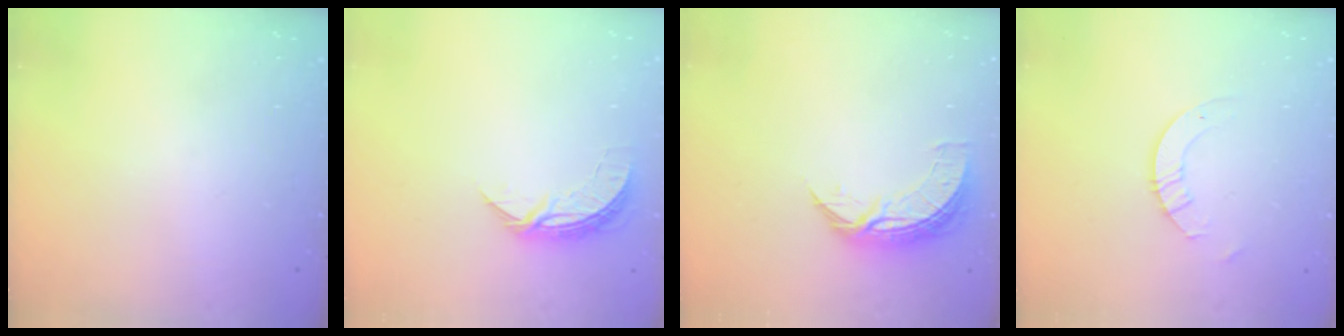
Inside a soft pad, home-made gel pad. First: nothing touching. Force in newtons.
{"total": 6.6, "press": 6.5, "slide": 0.4}
{"total": 7.9, "press": 7.9, "slide": 0.1}
{"total": 3.6, "press": 3.6, "slide": 0.4}